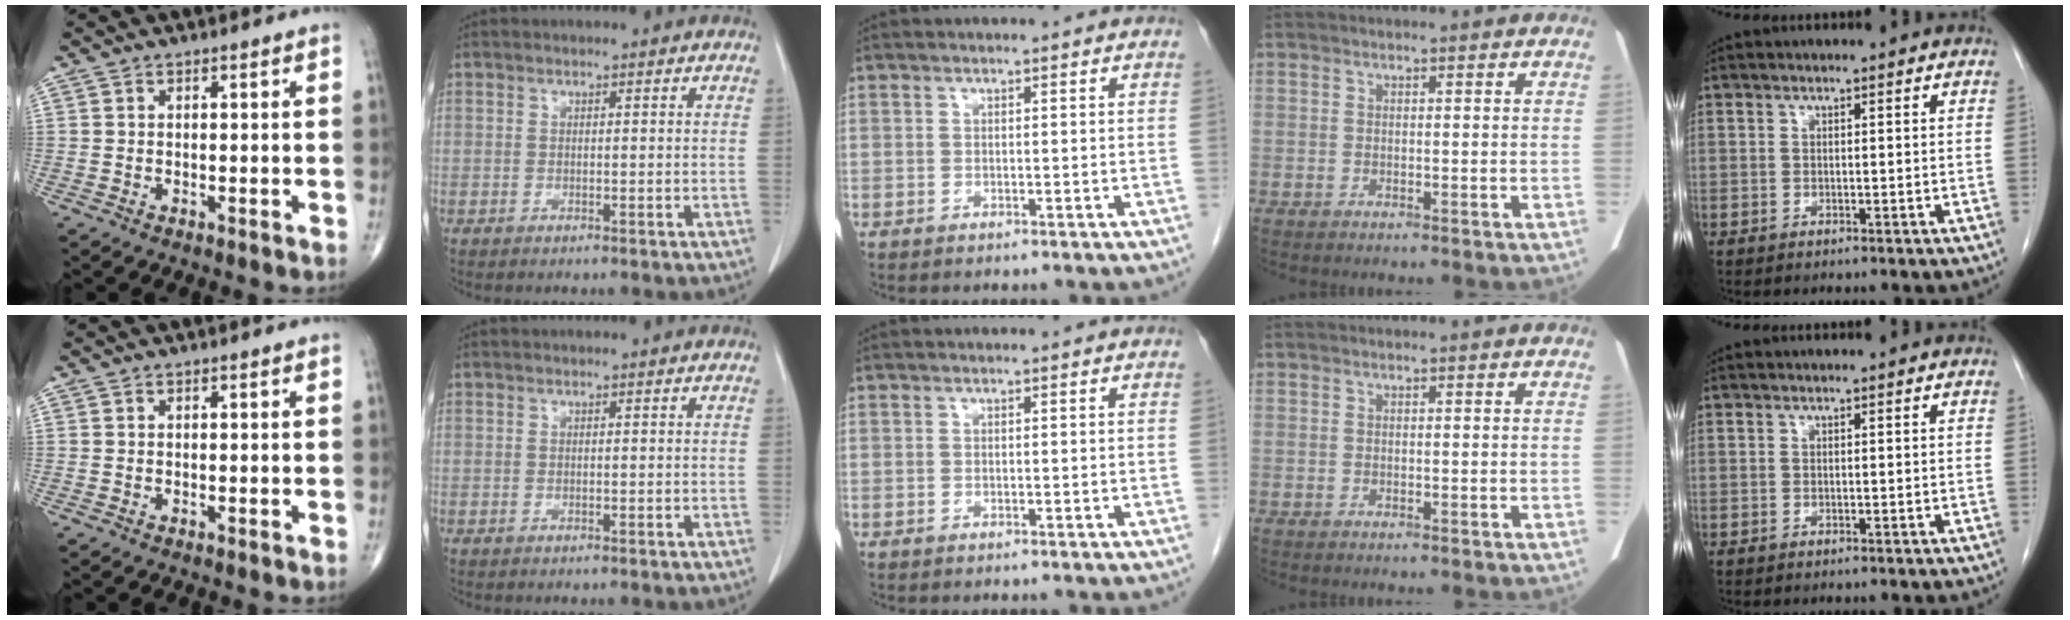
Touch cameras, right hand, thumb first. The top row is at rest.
{}